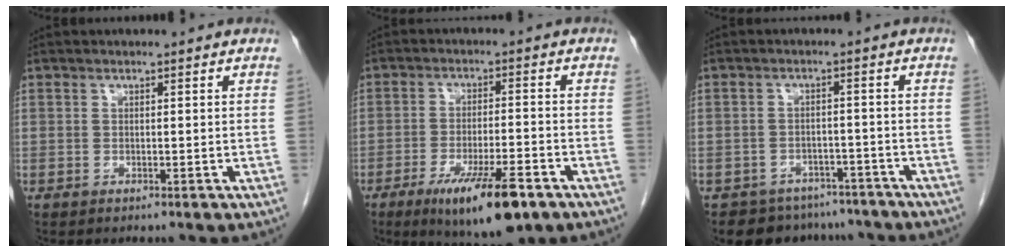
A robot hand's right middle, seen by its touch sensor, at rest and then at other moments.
{"total": 12.0, "force": [-7.1, 2.2, 9.5], "torque": [-0.157, -0.023, -0.107]}
{"total": 8.5, "force": [-7.3, 4.4, 0.7], "torque": [0.000, 0.016, -0.090]}